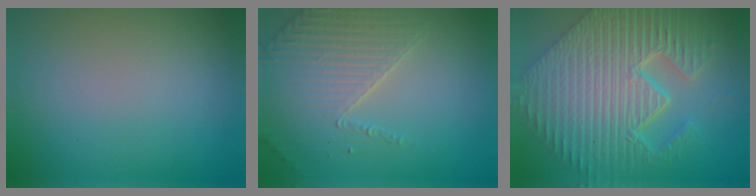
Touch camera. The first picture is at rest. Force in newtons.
{"total": 3.8, "press": 3.6, "slide": 1.1}
{"total": 11.6, "press": 7.8, "slide": 8.5}